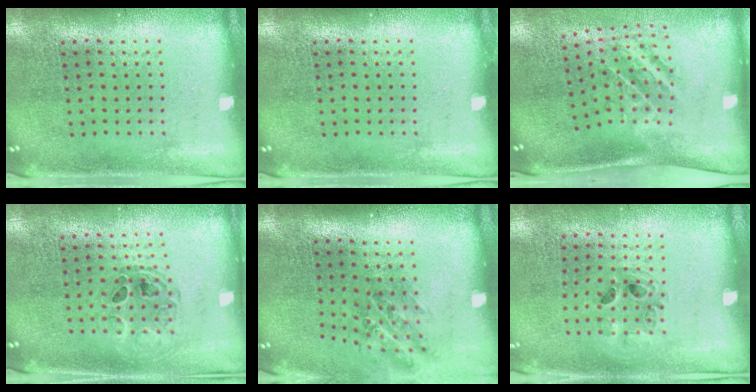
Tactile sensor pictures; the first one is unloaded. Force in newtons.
{"total": 0.0}
{"total": 2.0, "press": 1.2, "slide": 1.6}
{"total": 0.8, "press": 0.8, "slide": 0.0}
{"total": 1.1, "press": 1.0, "slide": 0.6}
{"total": 0.9, "press": 0.9, "slide": 0.1}